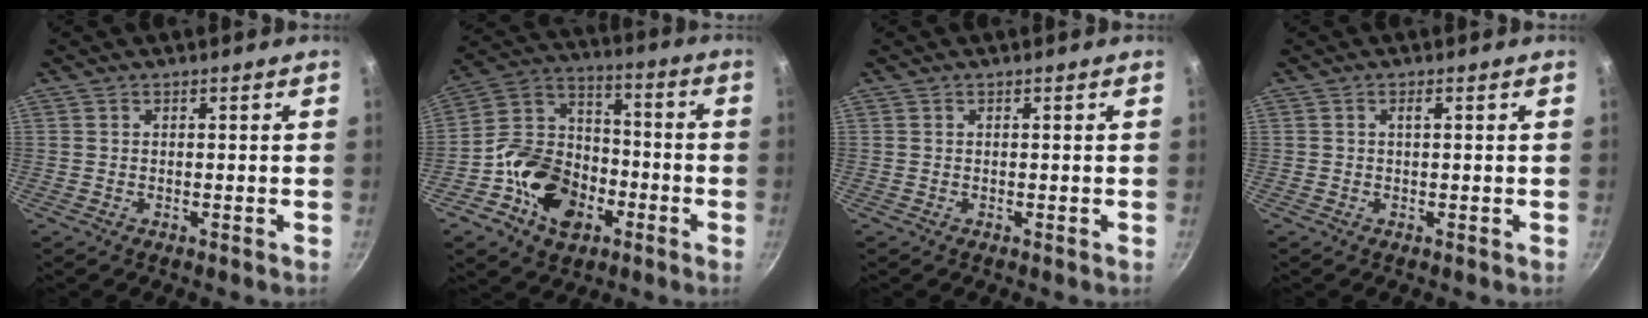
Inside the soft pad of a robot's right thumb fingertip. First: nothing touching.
{"total": 16.9, "force": [-6.7, 12.3, 9.4], "torque": [-0.141, 0.048, -0.133]}
{"total": 0.0}
{"total": 0.7, "force": [0.2, 0.2, 0.7], "torque": [-0.013, 0.003, 0.004]}